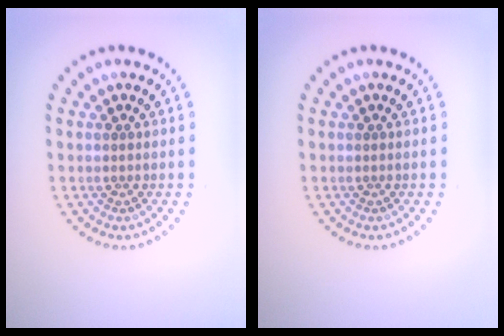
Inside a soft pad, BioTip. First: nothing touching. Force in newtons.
{"total": 0.0}